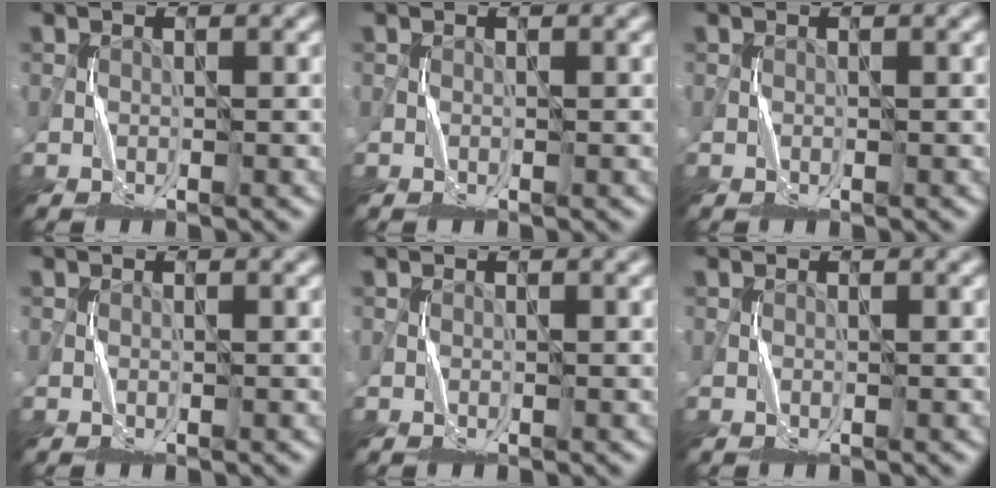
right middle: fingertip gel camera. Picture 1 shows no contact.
{"total": 0.0}
{"total": 0.0}
{"total": 0.0}
{"total": 0.0}
{"total": 0.0}